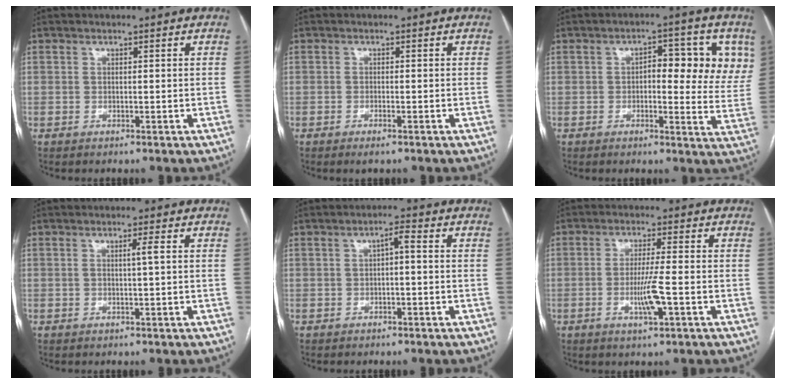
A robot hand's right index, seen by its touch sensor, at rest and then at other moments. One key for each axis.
{"total": 1.6, "fx": -1.2, "fy": 0.2, "fz": 1.1, "tx": -0.020, "ty": -0.004, "tz": -0.016}
{"total": 10.8, "fx": 3.1, "fy": 4.5, "fz": 9.3, "tx": -0.098, "ty": 0.013, "tz": 0.033}
{"total": 1.3, "fx": 0.1, "fy": -0.3, "fz": 1.2, "tx": -0.020, "ty": 0.003, "tz": 0.002}
{"total": 1.9, "fx": -0.1, "fy": 0.3, "fz": 1.9, "tx": -0.031, "ty": 0.007, "tz": -0.001}
{"total": 5.5, "fx": -1.6, "fy": -0.1, "fz": 5.2, "tx": -0.098, "ty": -0.009, "tz": -0.028}